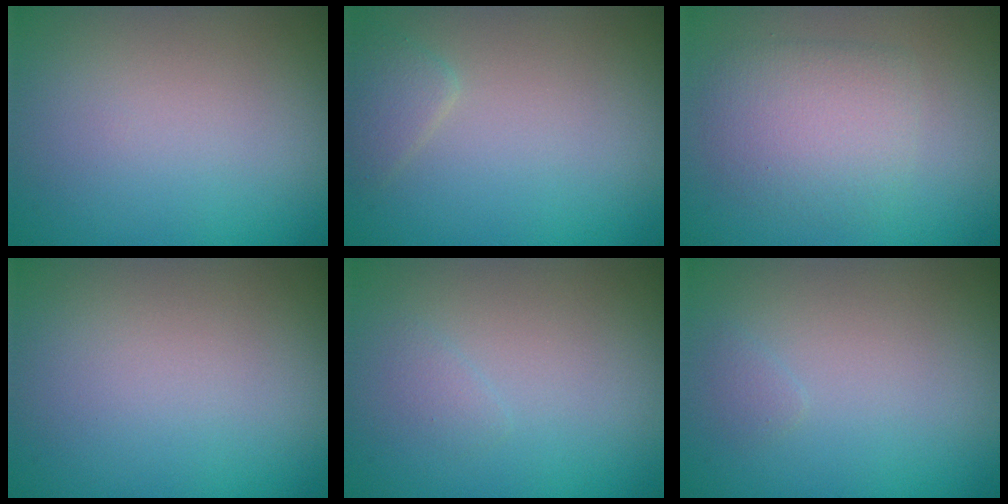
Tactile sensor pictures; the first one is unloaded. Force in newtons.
{"total": 1.3, "press": 1.3, "slide": 0.1}
{"total": 3.7, "press": 3.7, "slide": 0.3}
{"total": 0.0}
{"total": 0.7, "press": 0.7, "slide": 0.1}
{"total": 0.6, "press": 0.5, "slide": 0.1}